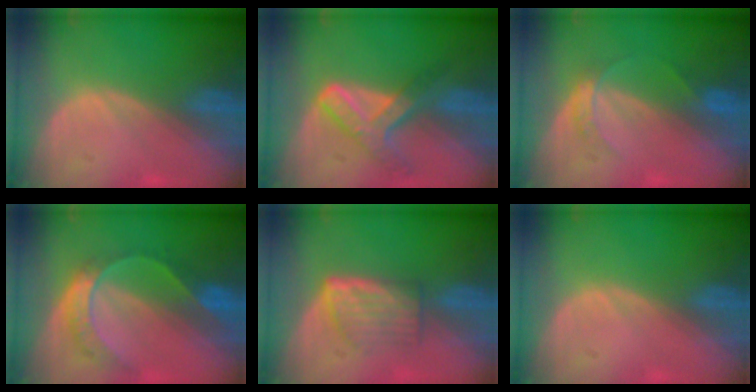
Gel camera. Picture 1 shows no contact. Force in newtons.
{"total": 7.3, "press": 6.2, "slide": 3.9}
{"total": 3.1, "press": 3.1, "slide": 0.5}
{"total": 7.8, "press": 6.4, "slide": 4.4}
{"total": 5.9, "press": 5.3, "slide": 2.6}
{"total": 0.0}